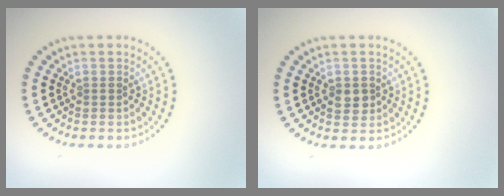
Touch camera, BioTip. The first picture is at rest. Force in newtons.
{"total": 1.7, "press": 1.7, "slide": 0.3}